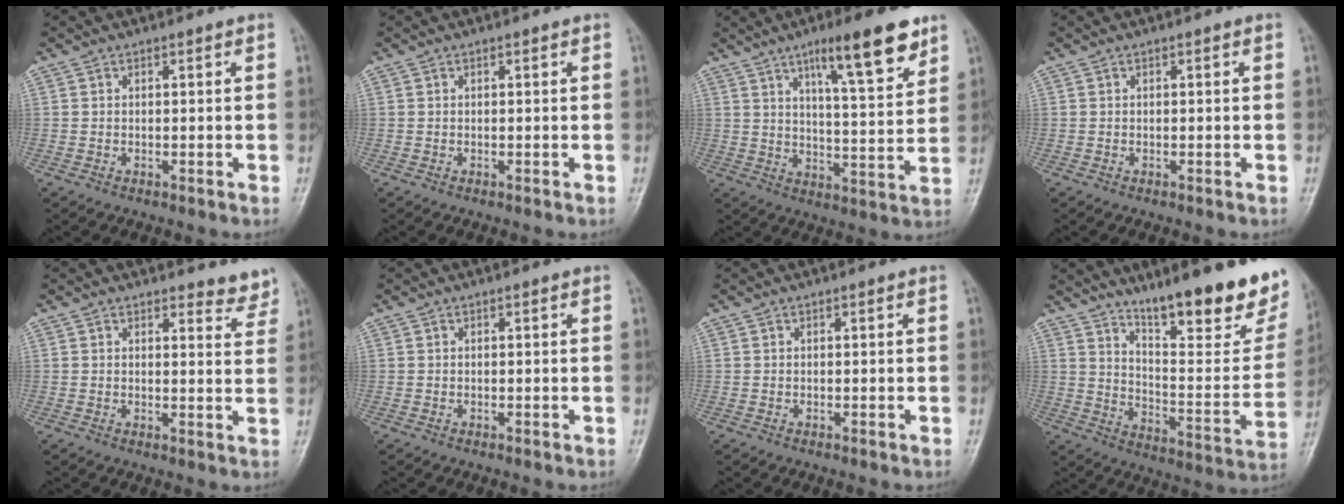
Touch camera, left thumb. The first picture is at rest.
{"total": 0.0}
{"total": 14.0, "force": [8.7, 2.9, 10.7], "torque": [-0.143, -0.042, 0.134]}
{"total": 0.0}
{"total": 4.0, "force": [3.8, 1.3, 0.7], "torque": [0.012, -0.032, 0.033]}
{"total": 0.0}
{"total": 0.0}
{"total": 23.5, "force": [16.2, 5.4, 16.1], "torque": [-0.196, -0.098, 0.245]}